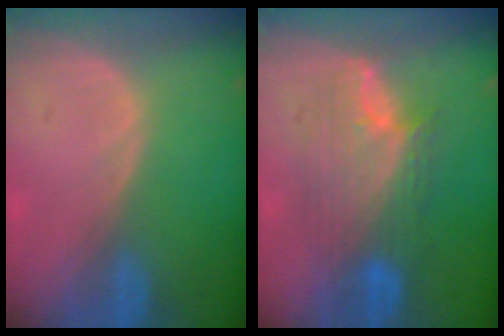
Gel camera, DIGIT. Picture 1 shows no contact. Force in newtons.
{"total": 8.2, "press": 8.2, "slide": 0.2}